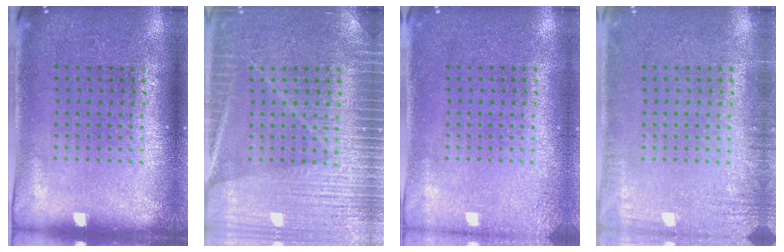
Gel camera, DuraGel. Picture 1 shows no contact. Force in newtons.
{"total": 5.6, "press": 5.5, "slide": 0.9}
{"total": 1.4, "press": 1.4, "slide": 0.1}
{"total": 2.1, "press": 2.1, "slide": 0.2}